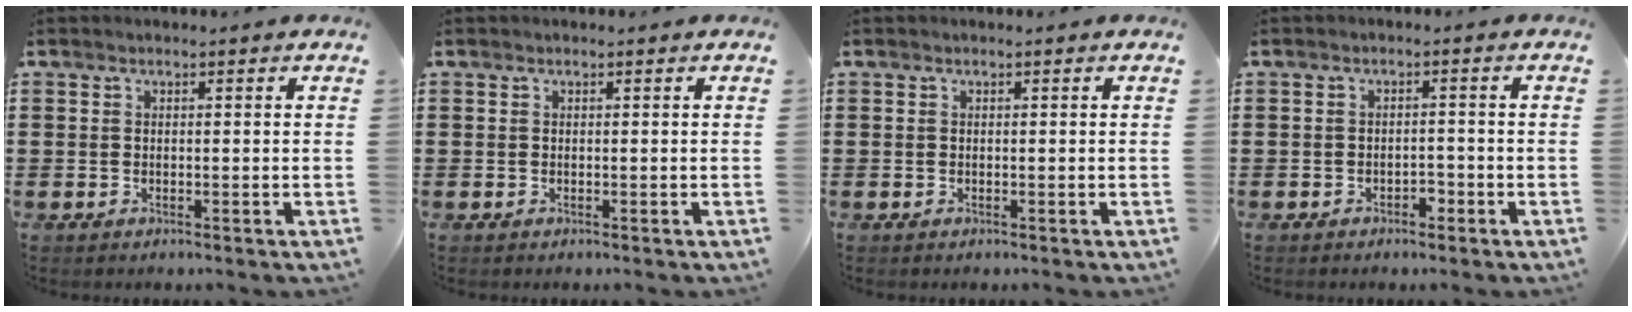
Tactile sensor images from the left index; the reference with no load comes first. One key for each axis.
{"total": 0.0}
{"total": 0.0}
{"total": 1.6, "fx": -1.3, "fy": 0.7, "fz": 0.6, "tx": -0.019, "ty": -0.001, "tz": -0.029}